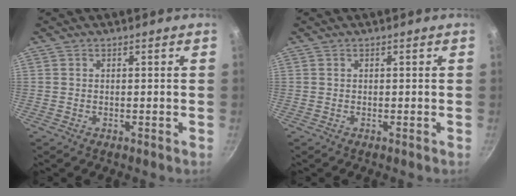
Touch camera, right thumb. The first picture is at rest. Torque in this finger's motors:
{"motor_torque": [0.00, 0.00, -0.21, 0.49, 0.00]}